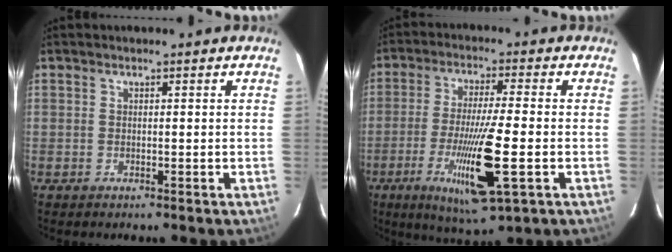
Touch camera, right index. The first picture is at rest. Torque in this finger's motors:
{"motor_torque": [0.91, 0.01, 0.64, 0.21]}